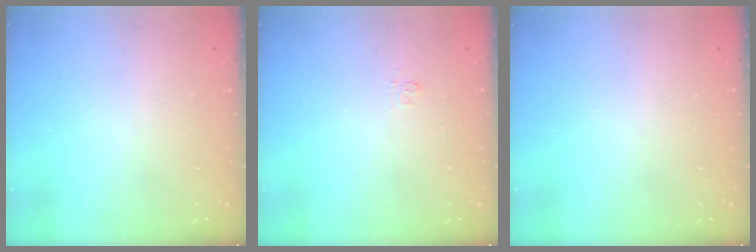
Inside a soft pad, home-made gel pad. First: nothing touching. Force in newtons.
{"total": 3.2, "press": 3.2, "slide": 0.4}
{"total": 0.0}